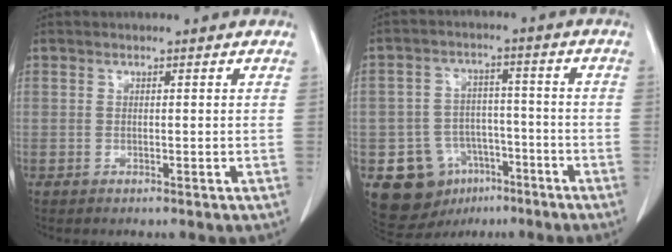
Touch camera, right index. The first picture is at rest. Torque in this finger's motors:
{"motor_torque": [-0.26, 0.09, -1.05, -0.21]}